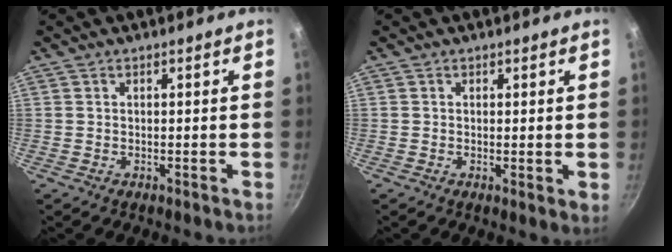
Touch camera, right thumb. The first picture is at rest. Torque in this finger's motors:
{"motor_torque": [-0.25, 0.25, -0.19, -0.13, 0.03]}